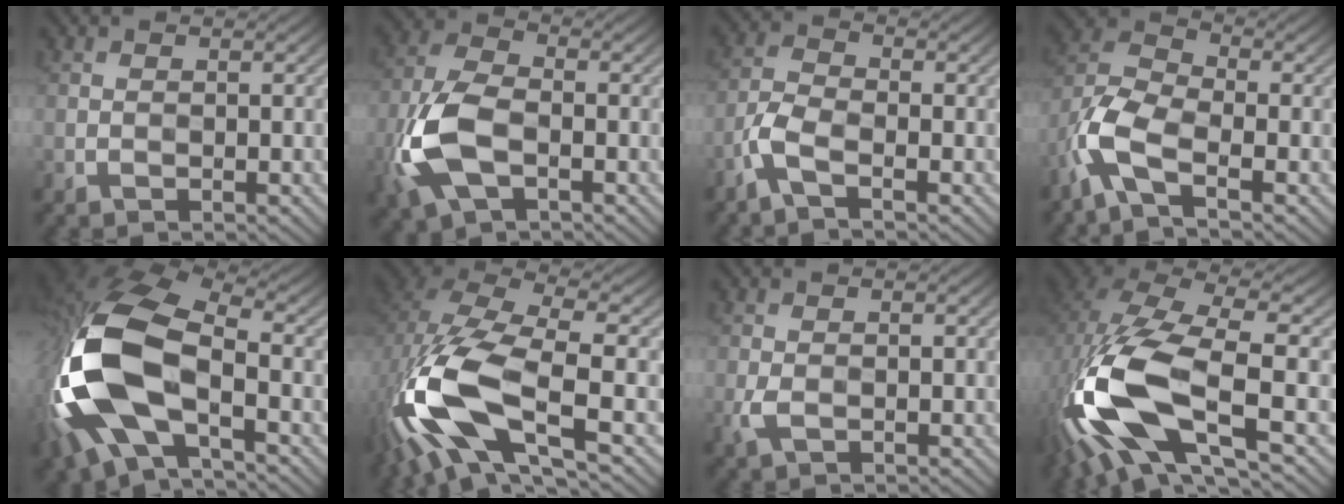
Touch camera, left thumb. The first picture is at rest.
{"total": 10.9, "force": [-3.6, 6.0, 8.4], "torque": [-0.212, -0.010, -0.082]}
{"total": 3.9, "force": [-2.4, 1.2, 2.8], "torque": [-0.071, 0.002, -0.063]}
{"total": 8.3, "force": [-4.4, 3.2, 6.3], "torque": [-0.149, 0.003, -0.111]}
{"total": 18.1, "force": [-4.1, 9.5, 14.8], "torque": [-0.364, -0.028, -0.071]}
{"total": 15.5, "force": [-4.9, 7.1, 12.8], "torque": [-0.312, -0.027, -0.098]}
{"total": 1.9, "force": [-0.6, 1.0, 1.5], "torque": [-0.044, -0.004, -0.014]}
{"total": 17.1, "force": [-5.0, 7.6, 14.5], "torque": [-0.355, -0.031, -0.092]}